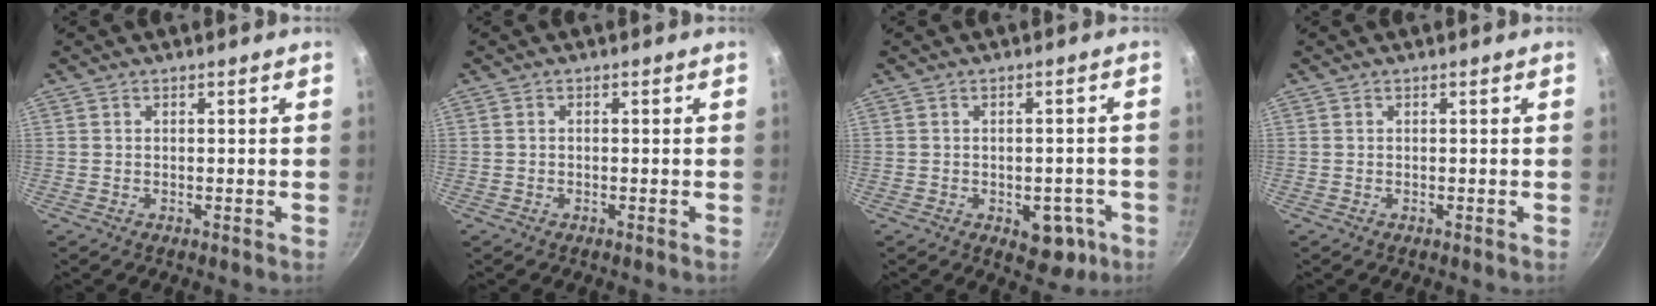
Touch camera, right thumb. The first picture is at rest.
{"total": 0.0}
{"total": 6.4, "force": [-2.6, 3.9, 4.3], "torque": [-0.023, 0.015, -0.023]}
{"total": 0.0}